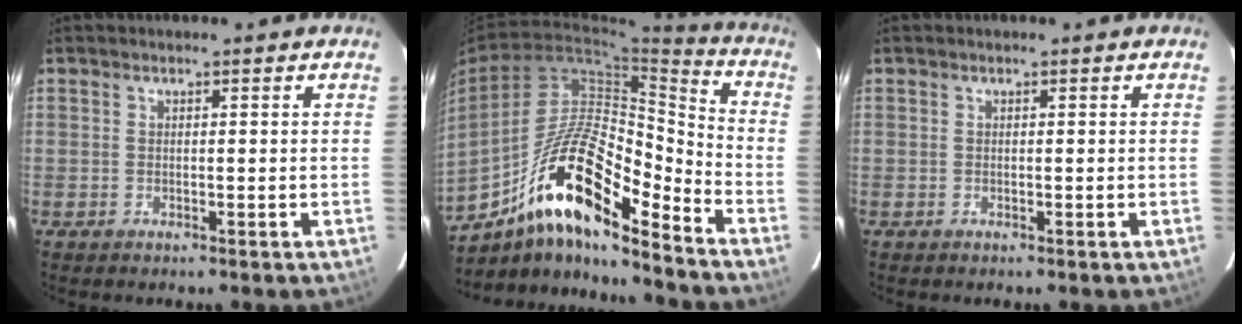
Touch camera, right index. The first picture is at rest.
{"total": 18.3, "force": [-11.5, 4.2, 13.6], "torque": [-0.253, 0.024, -0.197]}
{"total": 0.0}